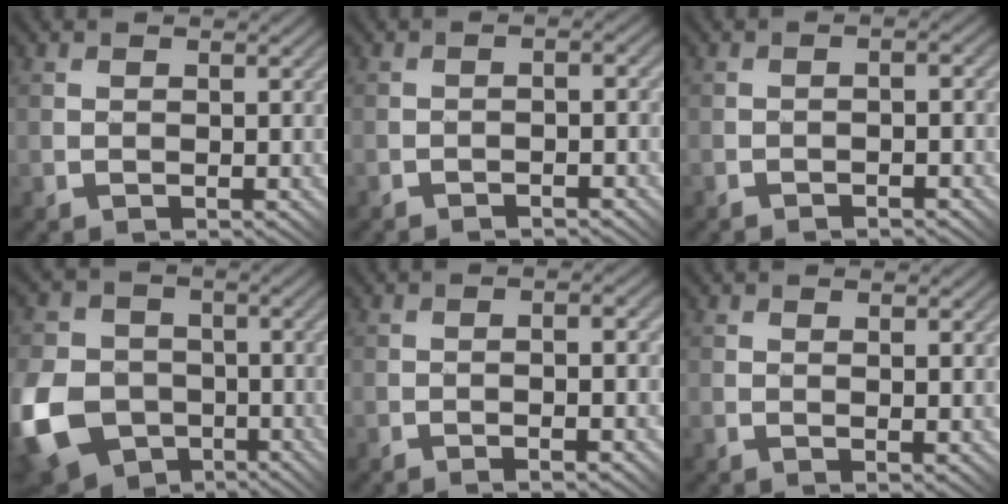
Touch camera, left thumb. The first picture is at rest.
{"total": 1.9, "force": [-1.4, 0.2, 1.3], "torque": [-0.021, 0.010, -0.025]}
{"total": 2.1, "force": [-1.3, 0.4, 1.7], "torque": [-0.025, 0.008, -0.021]}
{"total": 11.8, "force": [-4.5, 9.2, 5.8], "torque": [-0.177, -0.040, -0.090]}
{"total": 5.5, "force": [-2.1, 0.9, 5.1], "torque": [-0.065, 0.003, -0.022]}
{"total": 2.7, "force": [0.2, 0.0, 2.7], "torque": [-0.037, 0.001, 0.009]}